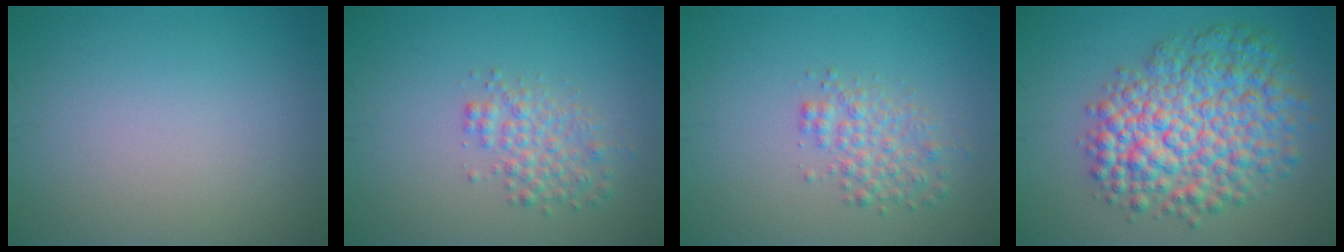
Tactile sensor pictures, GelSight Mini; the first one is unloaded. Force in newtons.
{"total": 2.6, "press": 2.6, "slide": 0.1}
{"total": 2.6, "press": 2.6, "slide": 0.1}
{"total": 9.0, "press": 9.0, "slide": 0.2}